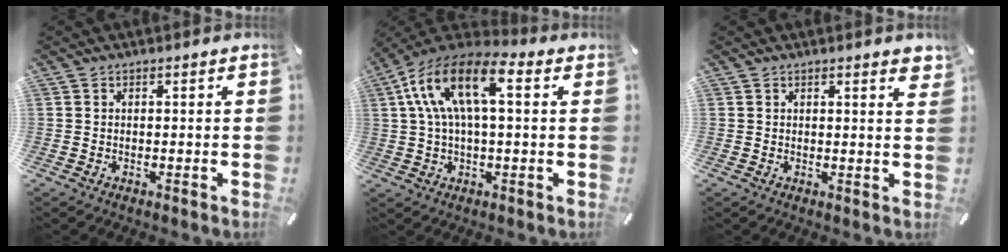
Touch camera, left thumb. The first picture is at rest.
{"total": 14.0, "force": [3.9, 6.6, 11.8], "torque": [-0.253, 0.002, 0.068]}
{"total": 2.0, "force": [1.5, 0.2, 1.3], "torque": [-0.012, -0.006, 0.024]}